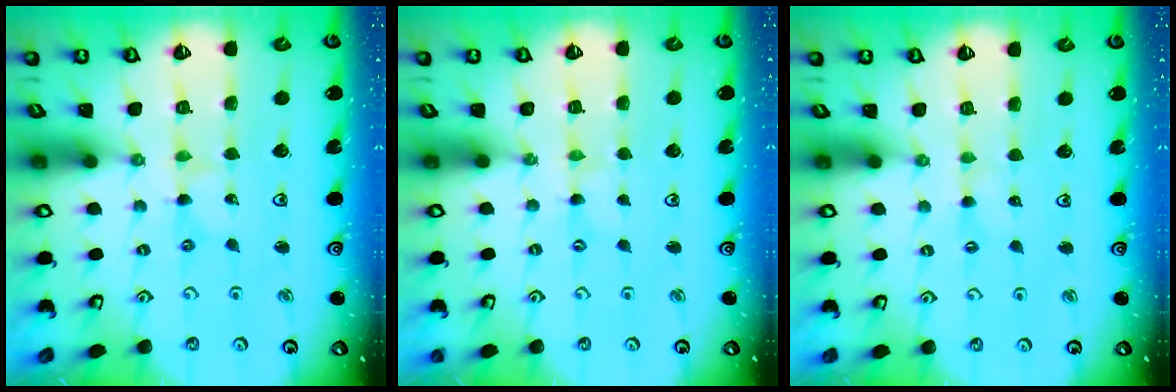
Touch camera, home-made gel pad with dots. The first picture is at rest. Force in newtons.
{"total": 0.0}
{"total": 1.1, "press": 1.0, "slide": 0.3}